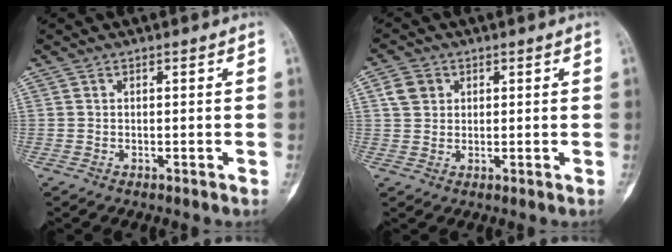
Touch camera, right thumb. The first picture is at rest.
{"total": 3.9, "force": [1.4, 3.3, 1.6], "torque": [-0.018, 0.000, 0.026]}